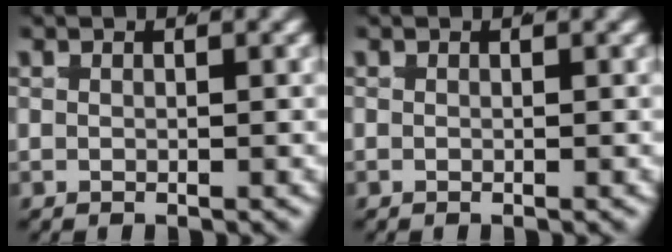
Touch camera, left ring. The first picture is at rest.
{"total": 0.0}